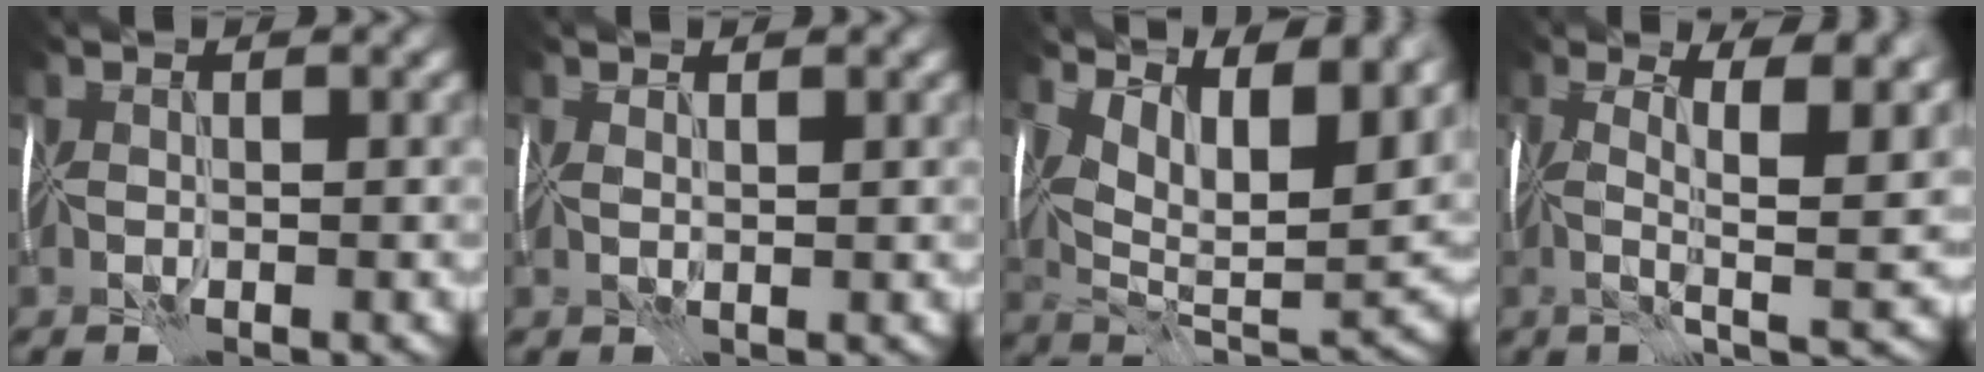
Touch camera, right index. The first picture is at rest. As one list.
[{"total": 1.0, "force": [0.9, 0.3, 0.3], "torque": [-0.008, 0.004, 0.017]}, {"total": 13.3, "force": [6.9, 5.8, 9.8], "torque": [-0.131, 0.014, 0.115]}, {"total": 10.2, "force": [2.2, 2.7, 9.6], "torque": [-0.128, 0.005, 0.031]}]